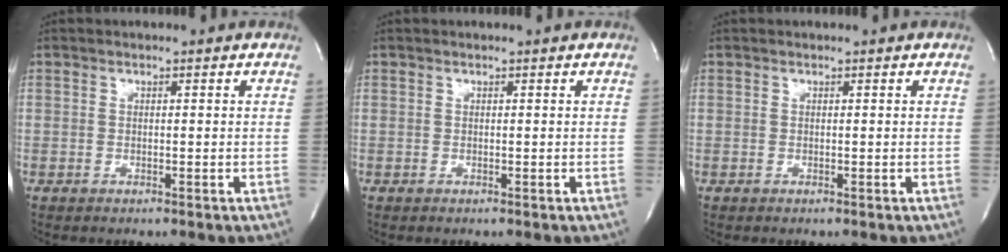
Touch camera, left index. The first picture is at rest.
{"total": 0.0}
{"total": 0.0}